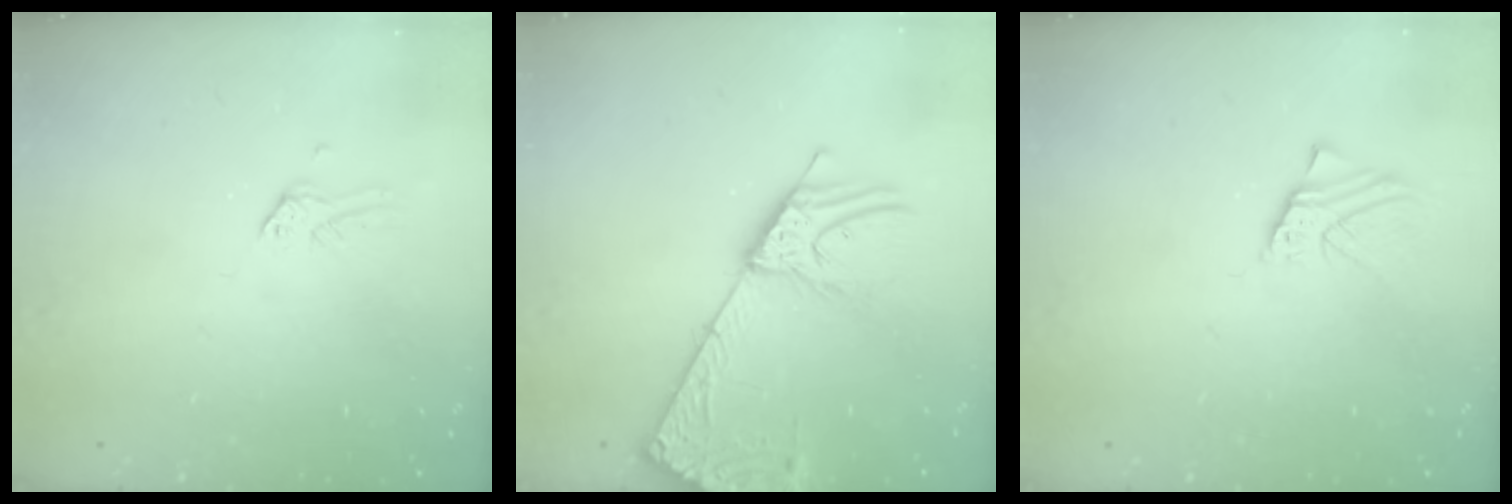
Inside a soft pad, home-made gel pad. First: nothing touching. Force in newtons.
{"total": 12.6, "press": 12.2, "slide": 3.1}
{"total": 2.2, "press": 2.2, "slide": 0.0}